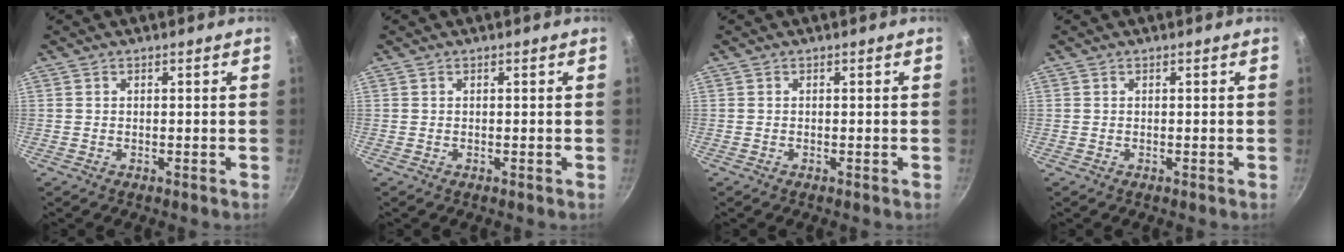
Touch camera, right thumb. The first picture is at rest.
{"total": 0.0}
{"total": 0.0}
{"total": 0.0}